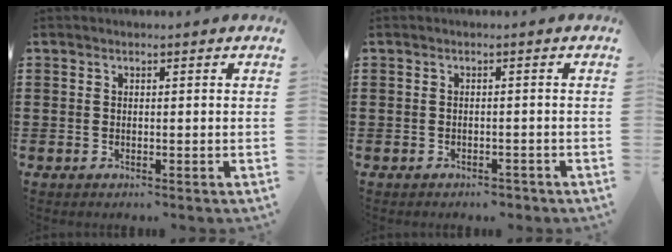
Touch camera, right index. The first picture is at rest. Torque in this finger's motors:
{"motor_torque": [0.16, 0.53, -0.37, -0.15]}